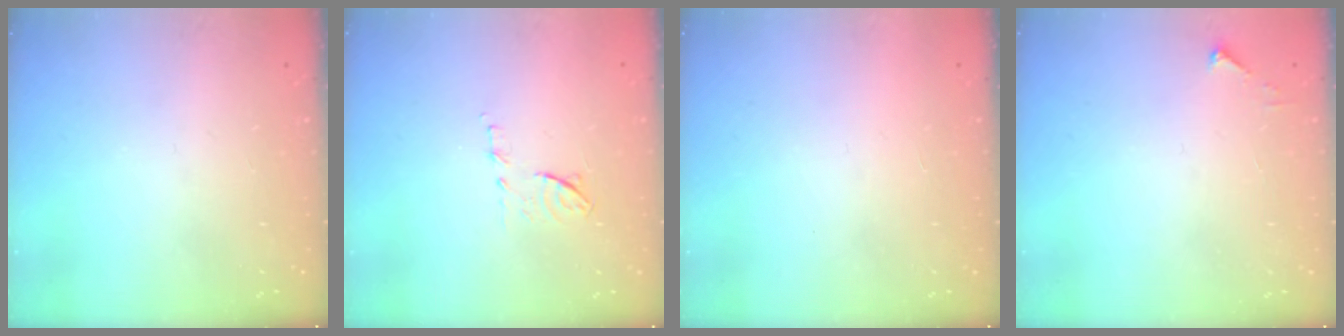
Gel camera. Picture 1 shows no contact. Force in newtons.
{"total": 6.8, "press": 6.8, "slide": 0.9}
{"total": 1.5, "press": 1.5, "slide": 0.1}
{"total": 2.5, "press": 2.5, "slide": 0.3}